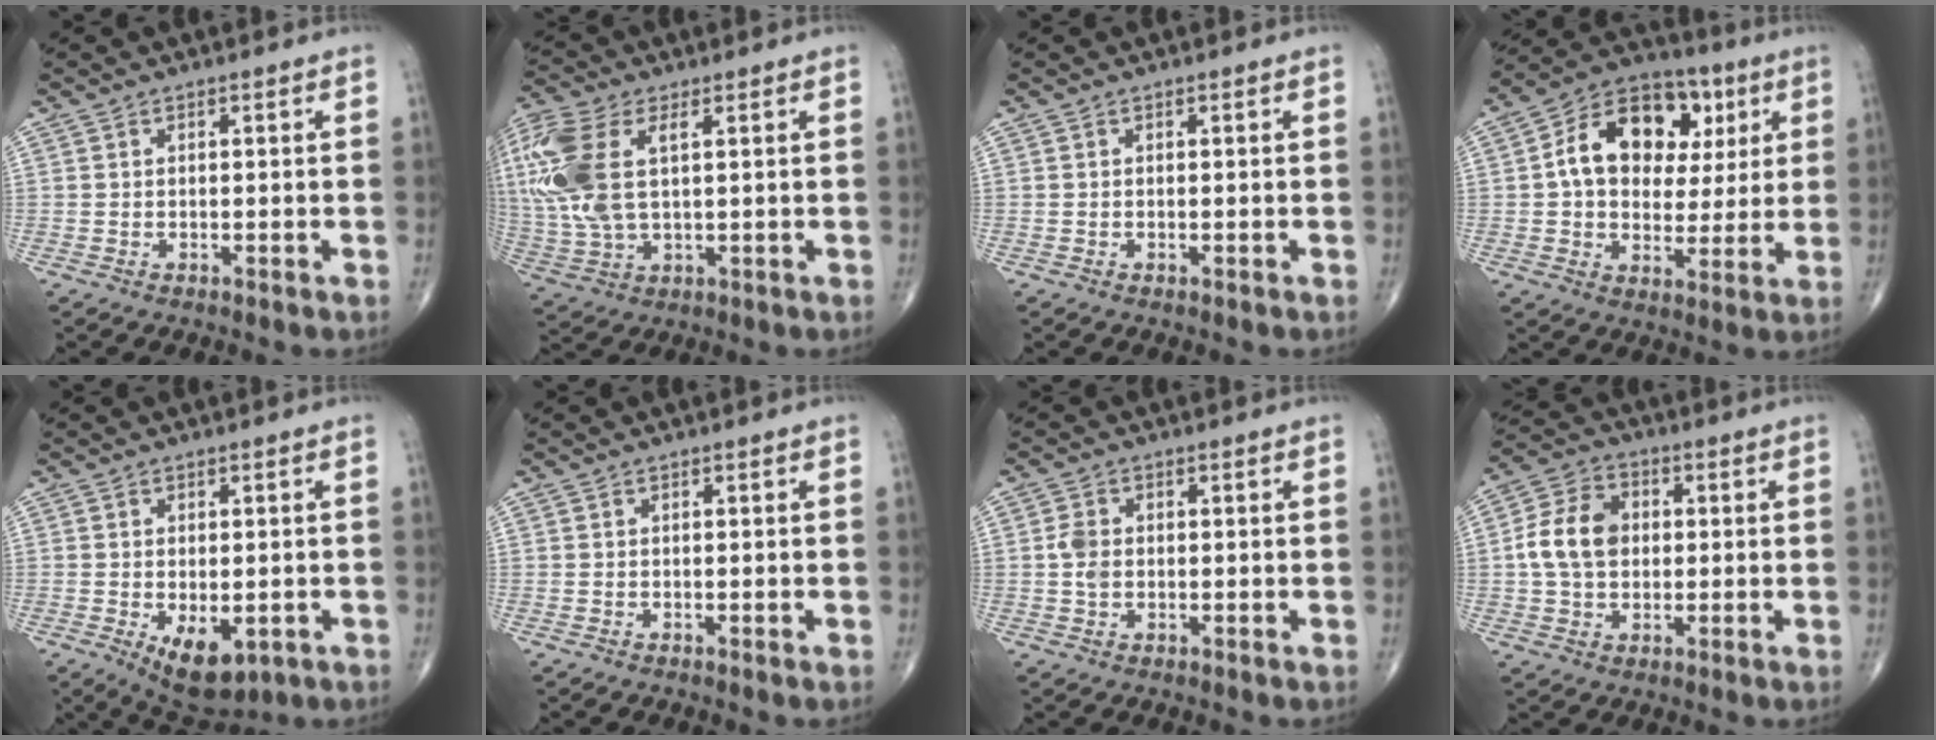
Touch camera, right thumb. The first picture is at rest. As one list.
[{"total": 16.9, "force": [4.1, 8.9, 13.8], "torque": [-0.346, 0.005, 0.078]}, {"total": 0.0}, {"total": 17.8, "force": [4.2, 12.6, 11.9], "torque": [-0.154, 0.014, 0.063]}, {"total": 8.6, "force": [-2.7, 4.5, 6.7], "torque": [-0.091, -0.009, -0.028]}, {"total": 0.0}, {"total": 2.9, "force": [-0.1, 2.1, 2.0], "torque": [-0.037, 0.002, -0.003]}, {"total": 10.3, "force": [0.6, 7.6, 6.9], "torque": [-0.114, 0.019, 0.003]}]